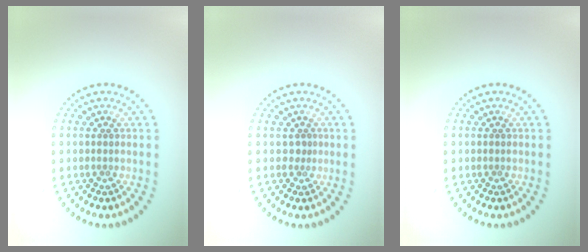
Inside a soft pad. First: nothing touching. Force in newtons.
{"total": 0.5, "press": 0.2, "slide": 0.5}
{"total": 0.0}